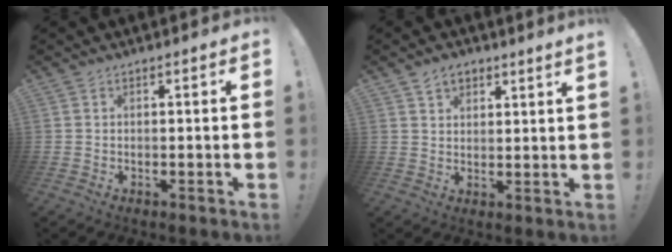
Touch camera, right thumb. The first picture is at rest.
{"total": 3.9, "force": [3.3, 1.3, 1.6], "torque": [-0.023, -0.016, 0.060]}